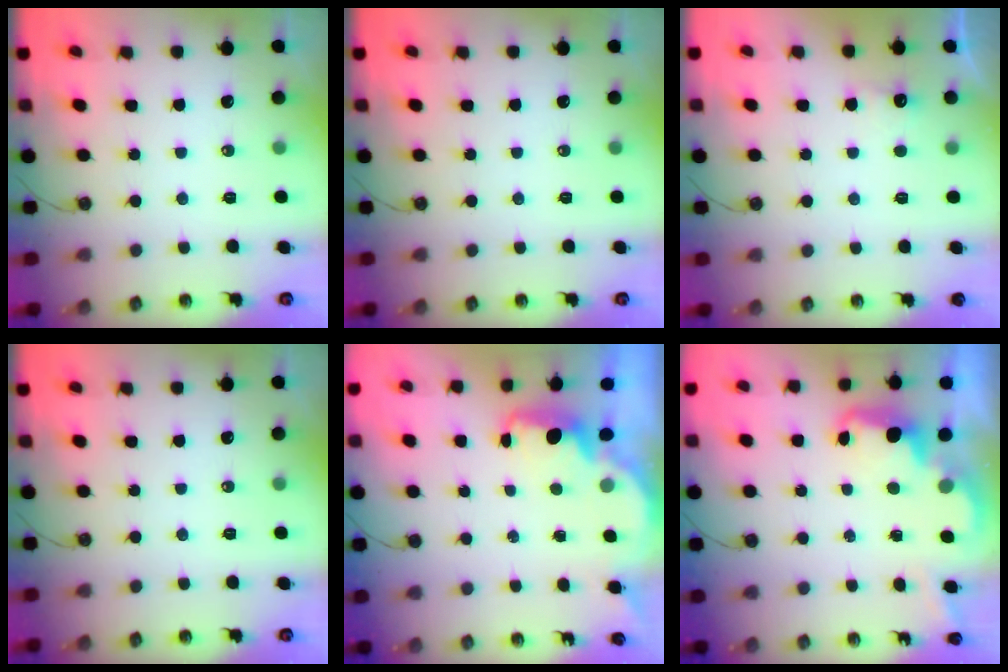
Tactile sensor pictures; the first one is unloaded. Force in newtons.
{"total": 0.0}
{"total": 4.0, "press": 3.9, "slide": 1.0}
{"total": 0.0}
{"total": 1.7, "press": 1.5, "slide": 0.7}
{"total": 2.5, "press": 2.4, "slide": 0.6}